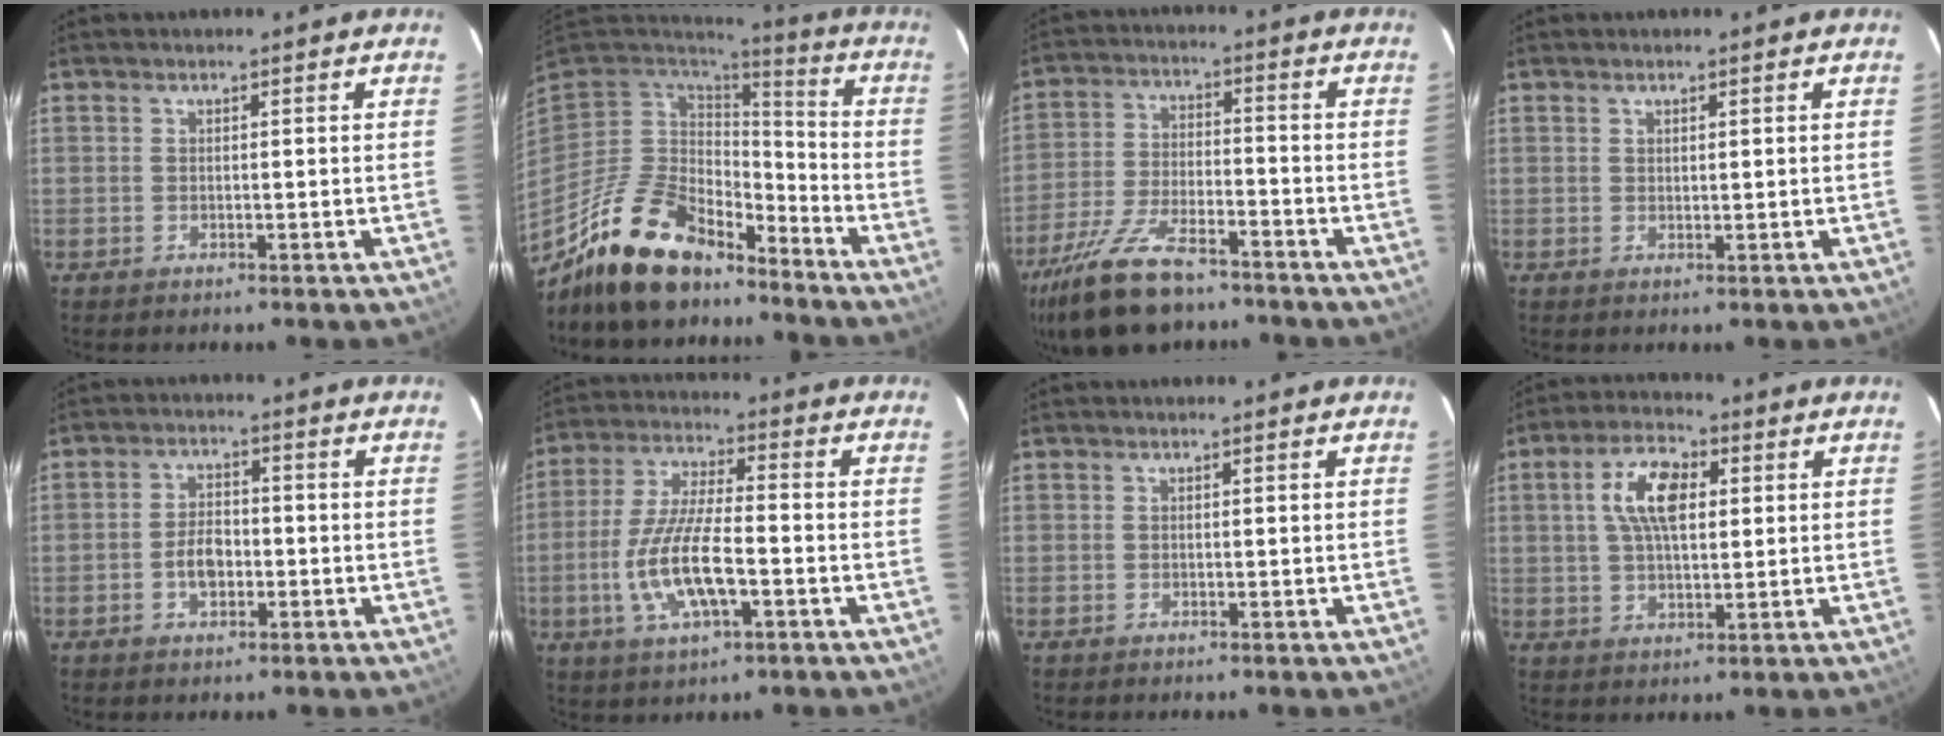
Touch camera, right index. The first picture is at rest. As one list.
[{"total": 17.0, "force": [-13.1, 7.3, 8.1], "torque": [-0.175, -0.013, -0.226]}, {"total": 16.2, "force": [-12.4, 5.7, 8.8], "torque": [-0.197, -0.028, -0.224]}, {"total": 0.7, "force": [0.5, 0.3, 0.3], "torque": [-0.005, 0.001, 0.010]}, {"total": 5.0, "force": [-1.6, 3.1, 3.7], "torque": [-0.072, 0.008, -0.025]}, {"total": 13.0, "force": [-3.8, 4.0, 11.8], "torque": [-0.244, -0.008, -0.069]}, {"total": 0.0}, {"total": 9.3, "force": [2.2, 4.4, 7.8], "torque": [-0.146, 0.019, 0.040]}]